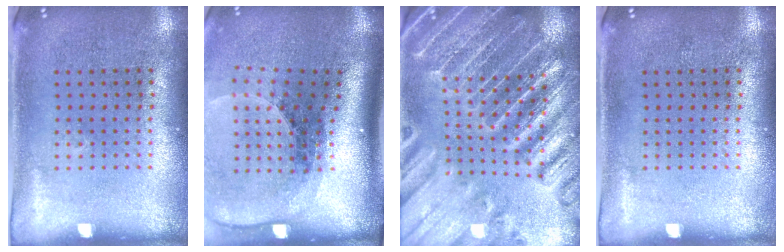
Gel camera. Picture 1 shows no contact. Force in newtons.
{"total": 2.6, "press": 1.9, "slide": 1.8}
{"total": 4.3, "press": 4.0, "slide": 1.6}
{"total": 0.0}